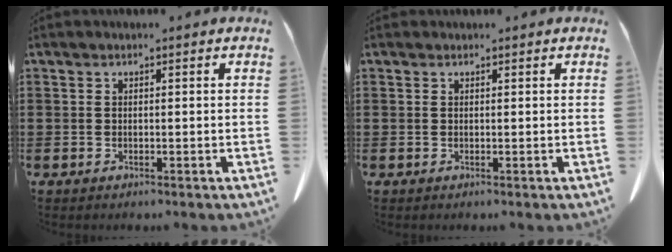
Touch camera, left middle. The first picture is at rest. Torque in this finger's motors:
{"motor_torque": [0.22, 0.18, 0.06, 0.00]}